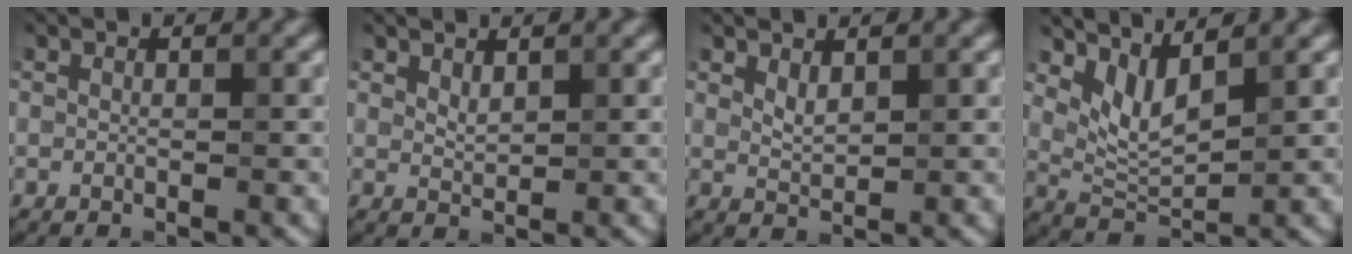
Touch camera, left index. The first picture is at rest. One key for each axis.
{"total": 1.3, "fx": 1.0, "fy": 0.5, "fz": 0.7, "tx": -0.018, "ty": -0.002, "tz": 0.023}
{"total": 1.5, "fx": 1.0, "fy": 0.6, "fz": 1.0, "tx": -0.023, "ty": -0.003, "tz": 0.024}
{"total": 3.7, "fx": 2.1, "fy": 1.4, "fz": 2.7, "tx": -0.063, "ty": -0.013, "tz": 0.049}